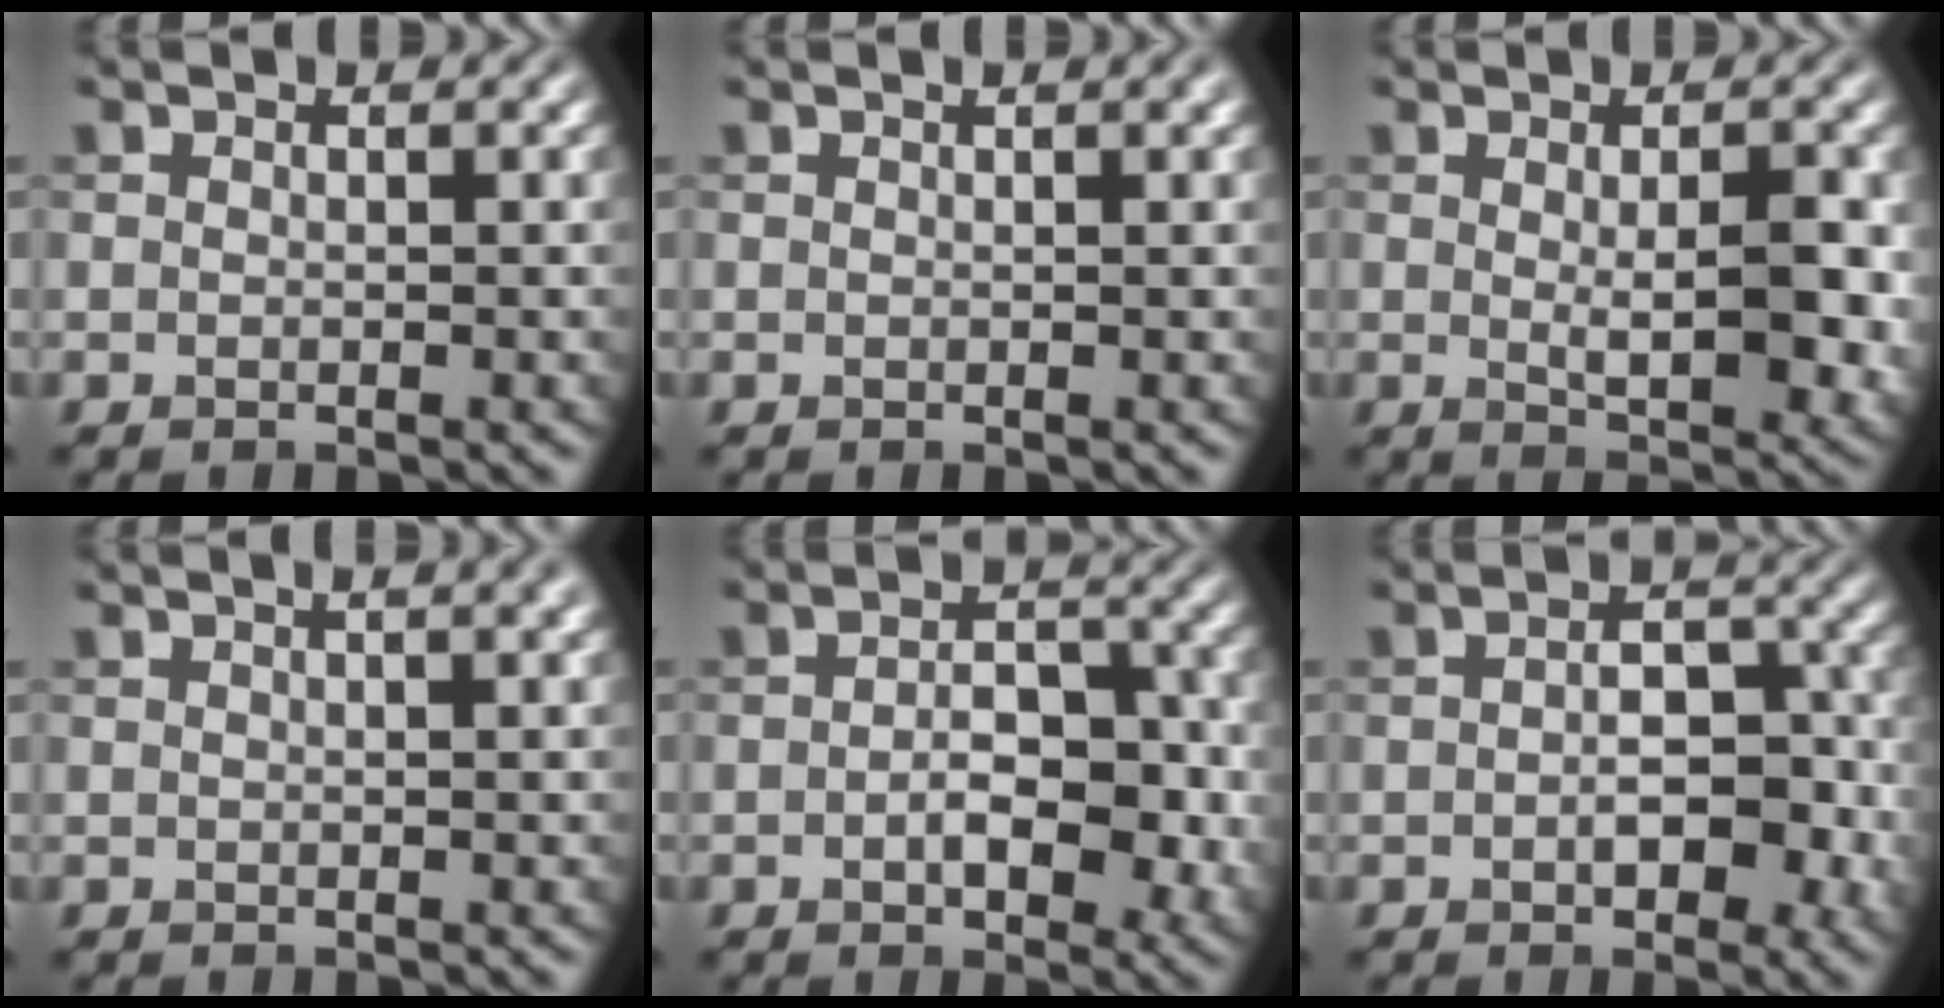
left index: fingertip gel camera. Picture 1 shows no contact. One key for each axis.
{"total": 1.5, "fx": 0.8, "fy": 0.5, "fz": 1.2, "tx": -0.011, "ty": 0.006, "tz": 0.008}
{"total": 6.3, "fx": 0.0, "fy": 2.5, "fz": 5.8, "tx": -0.081, "ty": -0.015, "tz": 0.011}
{"total": 3.4, "fx": 1.7, "fy": 1.3, "fz": 2.6, "tx": -0.014, "ty": 0.012, "tz": 0.006}
{"total": 5.0, "fx": -0.8, "fy": 2.8, "fz": 4.1, "tx": -0.058, "ty": -0.004, "tz": -0.011}
{"total": 5.1, "fx": -1.0, "fy": 2.9, "fz": 4.1, "tx": -0.054, "ty": -0.002, "tz": -0.014}